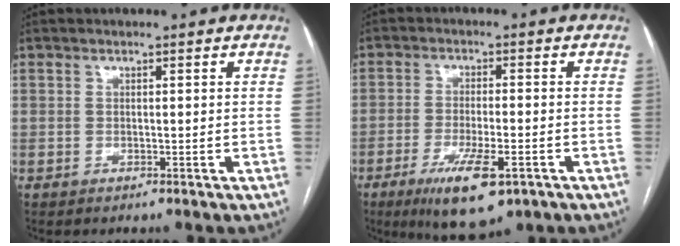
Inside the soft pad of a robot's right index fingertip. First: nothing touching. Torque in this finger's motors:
{"motor_torque": [1.11, -0.67, 0.68, 0.15]}